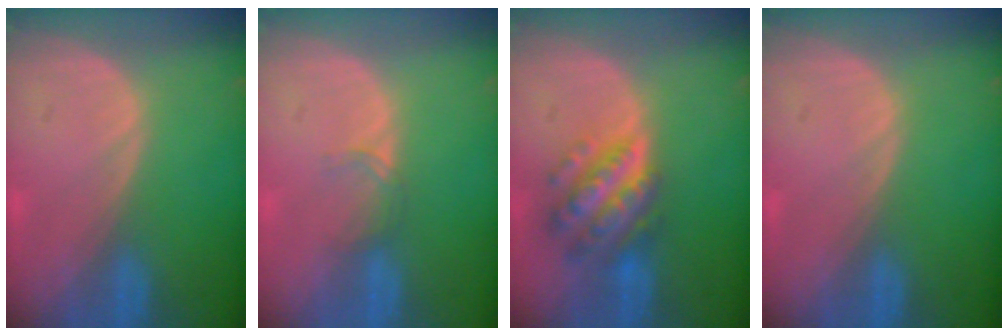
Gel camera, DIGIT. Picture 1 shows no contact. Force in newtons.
{"total": 1.5, "press": 1.5, "slide": 0.2}
{"total": 7.7, "press": 7.7, "slide": 0.4}
{"total": 0.0}